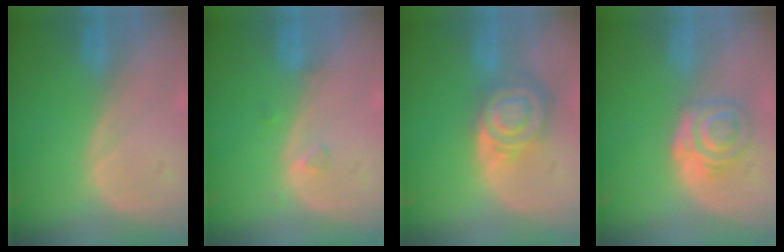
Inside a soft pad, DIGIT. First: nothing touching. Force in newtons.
{"total": 1.2, "press": 1.2, "slide": 0.1}
{"total": 8.4, "press": 7.2, "slide": 4.3}
{"total": 6.2, "press": 5.2, "slide": 3.3}